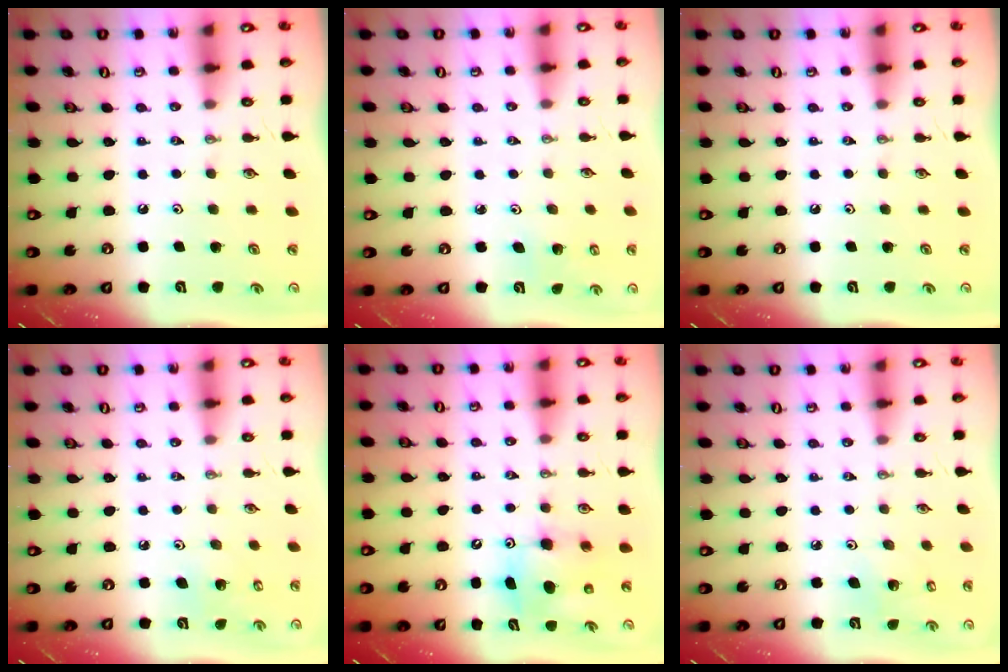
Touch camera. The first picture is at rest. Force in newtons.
{"total": 2.3, "press": 2.3, "slide": 0.2}
{"total": 0.0}
{"total": 5.0, "press": 5.0, "slide": 0.5}
{"total": 8.0, "press": 7.7, "slide": 2.1}
{"total": 3.5, "press": 3.4, "slide": 1.1}